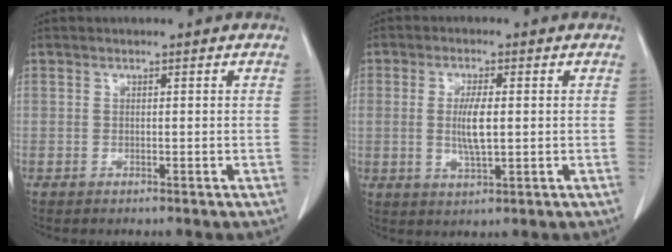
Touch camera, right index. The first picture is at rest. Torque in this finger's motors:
{"motor_torque": [1.75, 0.21, 0.79, 0.12]}